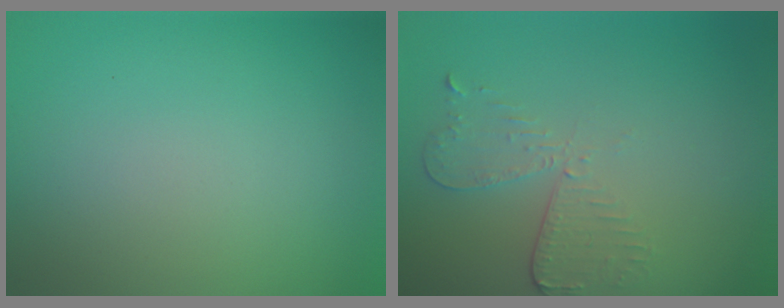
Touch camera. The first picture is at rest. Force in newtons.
{"total": 2.9, "press": 2.6, "slide": 1.4}